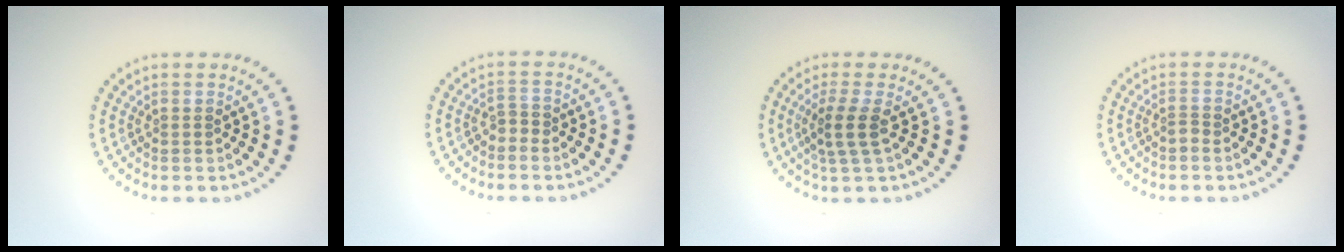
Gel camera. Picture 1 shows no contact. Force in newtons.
{"total": 0.9, "press": 0.7, "slide": 0.5}
{"total": 2.5, "press": 2.0, "slide": 1.6}
{"total": 0.8, "press": 0.5, "slide": 0.6}